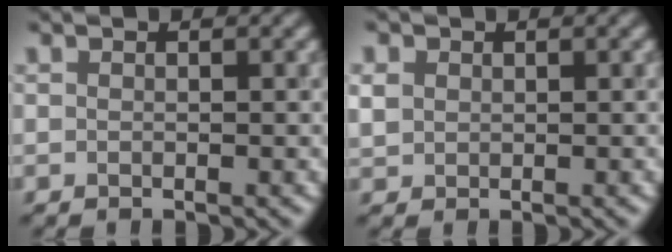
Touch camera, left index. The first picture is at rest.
{"total": 1.3, "force": [0.4, 1.2, 0.2], "torque": [-0.003, 0.001, 0.008]}